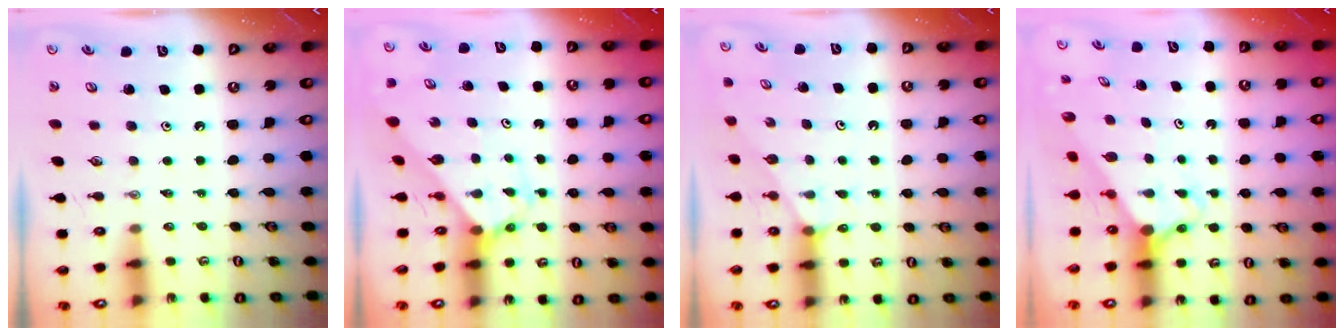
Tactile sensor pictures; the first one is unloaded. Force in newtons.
{"total": 2.6, "press": 2.6, "slide": 0.2}
{"total": 2.6, "press": 2.6, "slide": 0.3}
{"total": 2.5, "press": 2.5, "slide": 0.2}